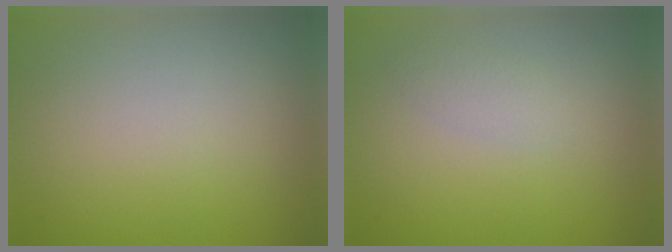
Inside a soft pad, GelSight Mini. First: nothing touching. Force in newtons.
{"total": 1.3, "press": 1.3, "slide": 0.0}